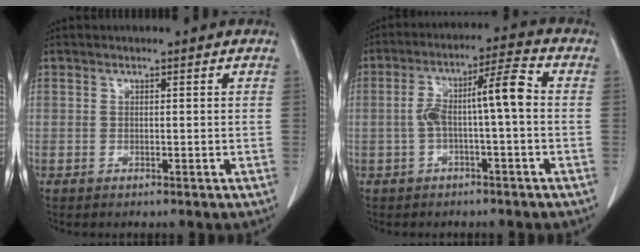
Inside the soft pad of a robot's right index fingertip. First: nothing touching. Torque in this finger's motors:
{"motor_torque": [1.01, -0.03, 0.37, 0.14]}